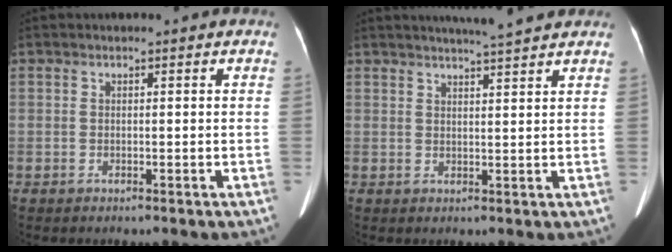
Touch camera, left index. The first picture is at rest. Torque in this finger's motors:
{"motor_torque": [0.25, -0.32, 0.06, 0.03]}